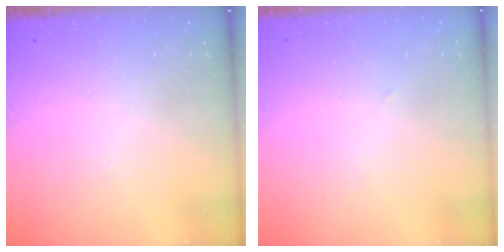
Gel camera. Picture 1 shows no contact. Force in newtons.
{"total": 1.1, "press": 1.1, "slide": 0.1}